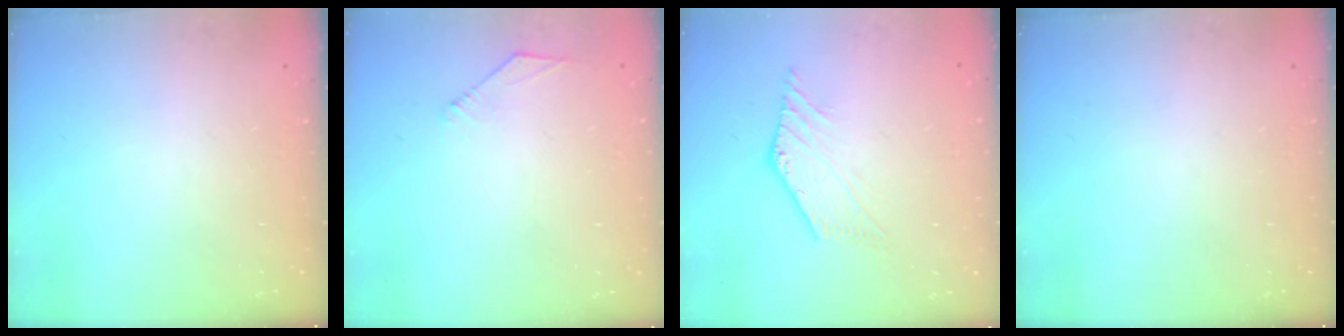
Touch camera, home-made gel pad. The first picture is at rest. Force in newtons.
{"total": 3.0, "press": 2.9, "slide": 0.7}
{"total": 3.5, "press": 3.5, "slide": 0.5}
{"total": 0.0}